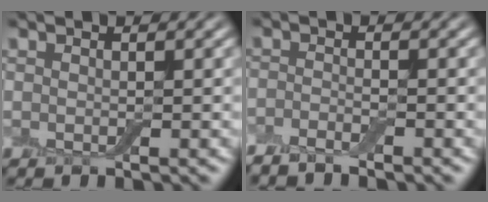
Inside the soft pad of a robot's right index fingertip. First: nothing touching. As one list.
[{"total": 1.7, "force": [-1.7, 0.2, 0.5], "torque": [-0.014, -0.002, -0.037]}]